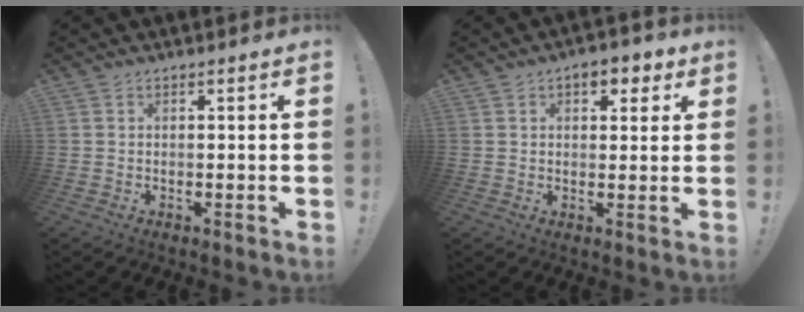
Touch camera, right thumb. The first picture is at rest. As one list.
[{"total": 5.3, "force": [2.7, 3.2, 3.3], "torque": [-0.027, -0.009, 0.041]}]